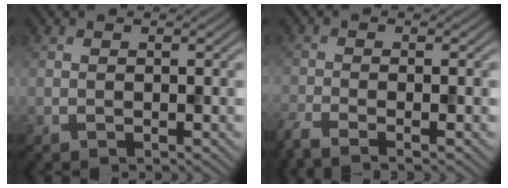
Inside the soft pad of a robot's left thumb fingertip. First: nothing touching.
{"total": 3.5, "force": [-2.5, 0.6, 2.3], "torque": [-0.039, -0.008, -0.061]}